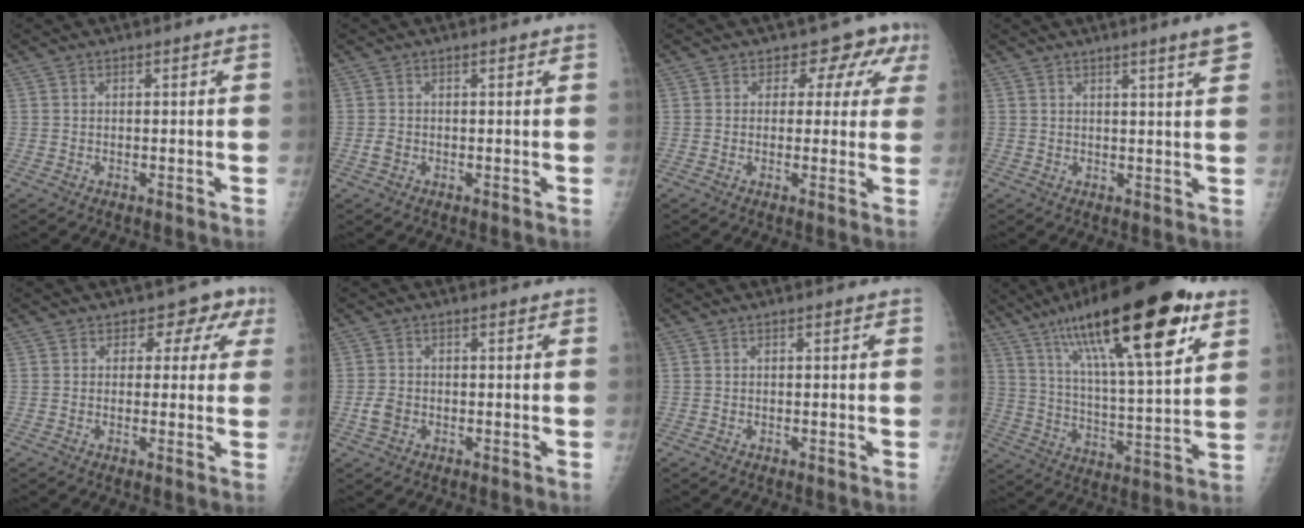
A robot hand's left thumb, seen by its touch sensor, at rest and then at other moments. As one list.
[{"total": 1.3, "force": [-0.1, 1.0, 0.8], "torque": [-0.009, 0.000, -0.001]}, {"total": 6.1, "force": [3.1, 4.4, 2.8], "torque": [0.005, -0.009, 0.022]}, {"total": 5.4, "force": [3.3, -0.1, 4.2], "torque": [-0.049, -0.014, 0.044]}, {"total": 5.1, "force": [2.3, 3.9, 2.4], "torque": [0.015, -0.003, 0.016]}, {"total": 2.4, "force": [-0.6, 1.8, 1.5], "torque": [-0.024, 0.001, -0.010]}, {"total": 0.0}, {"total": 27.0, "force": [14.9, 6.7, 21.6], "torque": [-0.340, -0.033, 0.245]}]